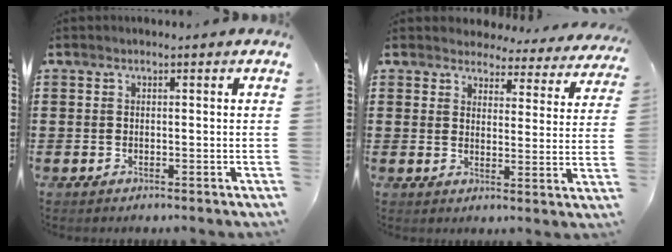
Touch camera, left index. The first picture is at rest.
{"total": 4.2, "force": [4.1, 0.8, 0.4], "torque": [-0.023, -0.028, 0.068]}